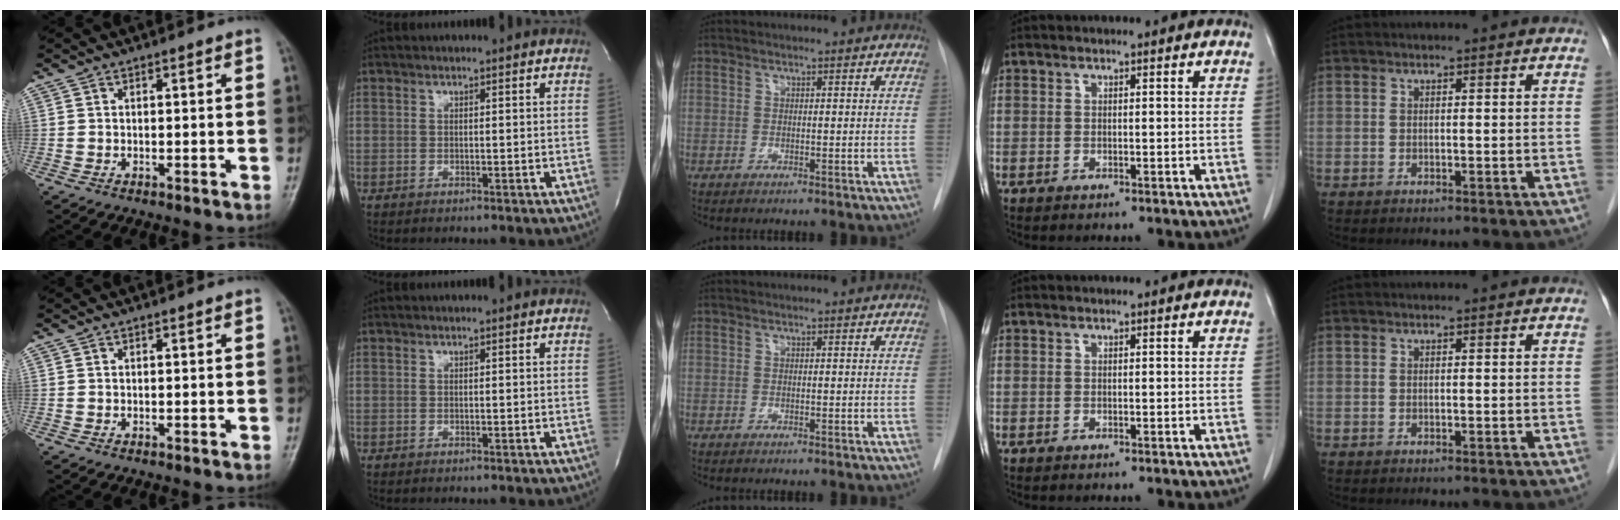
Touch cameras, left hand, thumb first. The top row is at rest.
{}